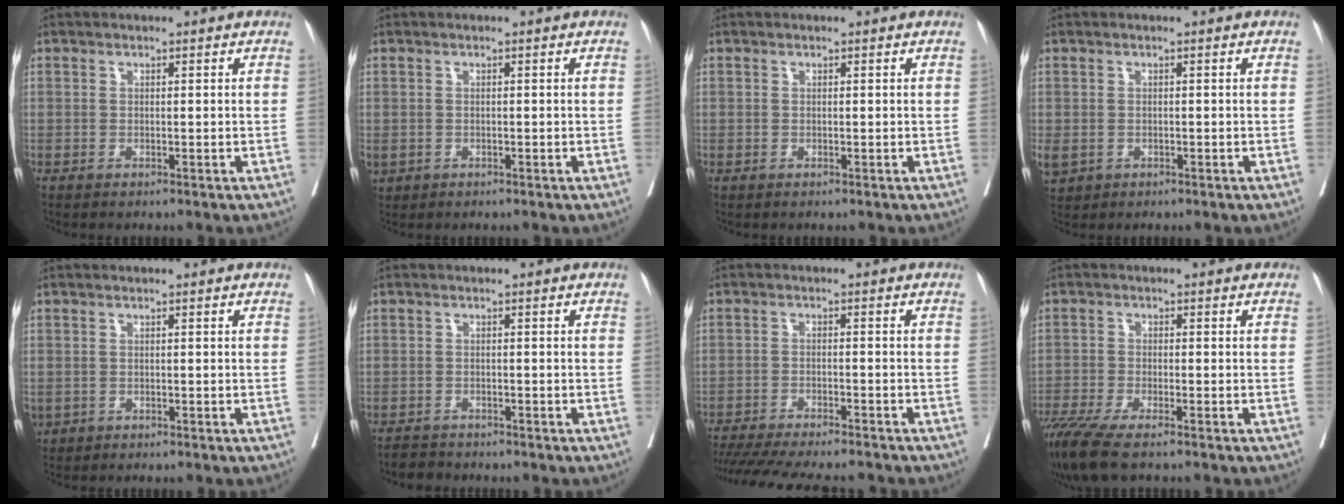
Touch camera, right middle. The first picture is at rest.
{"total": 2.4, "force": [-0.7, 1.8, 1.3], "torque": [-0.039, 0.001, -0.004]}
{"total": 0.5, "force": [0.0, 0.5, 0.0], "torque": [0.009, 0.007, -0.004]}
{"total": 4.1, "force": [-1.5, 3.2, 2.0], "torque": [-0.056, -0.003, -0.016]}
{"total": 2.7, "force": [-0.9, 2.2, 1.3], "torque": [-0.039, -0.001, -0.006]}
{"total": 2.8, "force": [-2.6, 1.0, -0.1], "torque": [-0.003, -0.004, -0.045]}
{"total": 17.0, "force": [-15.2, 2.5, 7.2], "torque": [-0.153, -0.030, -0.215]}
{"total": 8.3, "force": [-6.4, 1.0, 5.2], "torque": [-0.092, -0.019, -0.113]}